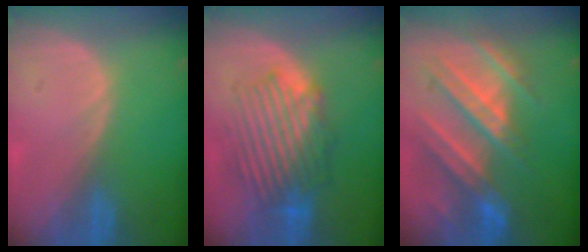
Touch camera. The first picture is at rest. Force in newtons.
{"total": 8.9, "press": 8.6, "slide": 2.2}
{"total": 10.2, "press": 9.5, "slide": 3.8}